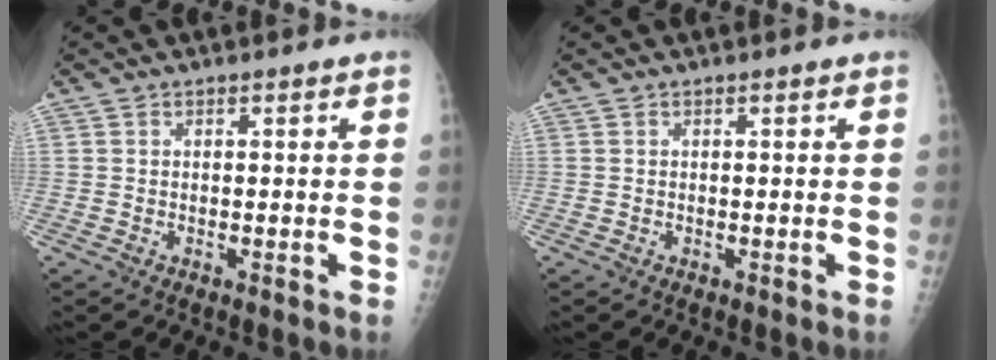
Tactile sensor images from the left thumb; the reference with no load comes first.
{"total": 0.0}